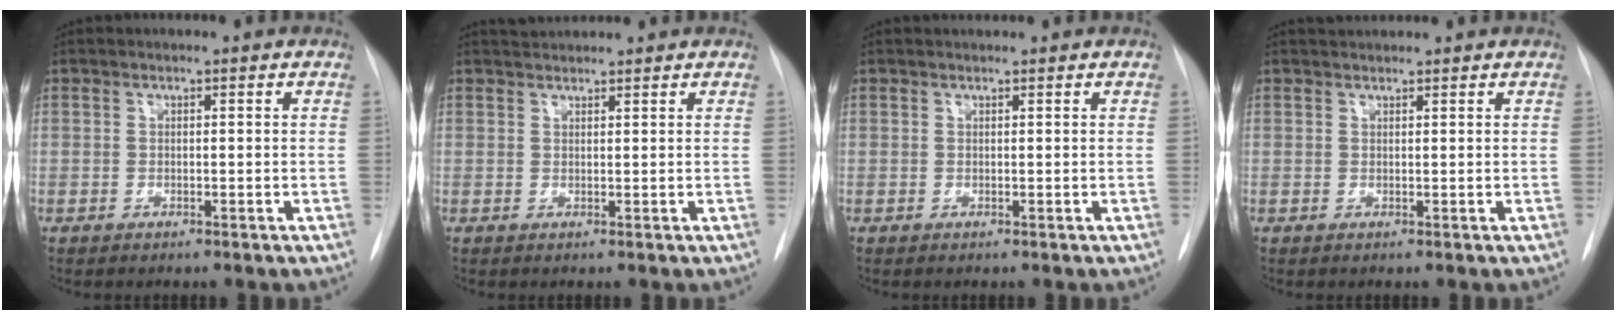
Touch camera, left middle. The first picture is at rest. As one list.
[{"total": 2.3, "force": [2.3, 0.2, 0.3], "torque": [-0.011, 0.020, 0.042]}, {"total": 1.1, "force": [1.0, 0.0, 0.2], "torque": [-0.009, 0.015, 0.021]}, {"total": 1.9, "force": [1.9, 0.1, 0.3], "torque": [-0.011, 0.022, 0.035]}]